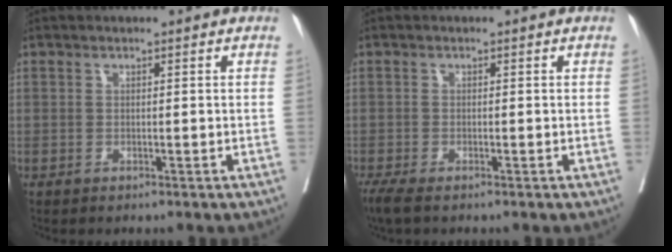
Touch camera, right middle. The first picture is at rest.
{"total": 2.8, "force": [-2.2, 0.4, 1.7], "torque": [-0.036, -0.012, -0.041]}